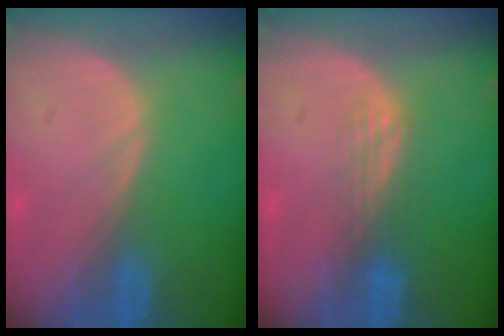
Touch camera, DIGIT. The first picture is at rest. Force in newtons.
{"total": 2.9, "press": 2.5, "slide": 1.5}